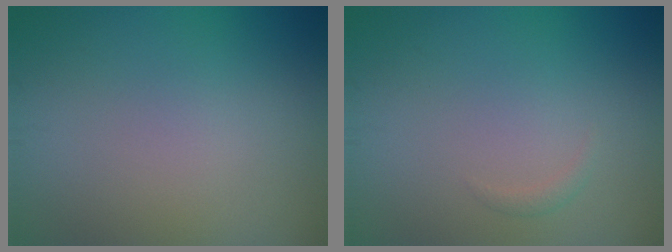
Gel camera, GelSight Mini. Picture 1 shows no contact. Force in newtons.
{"total": 0.7, "press": 0.7, "slide": 0.1}